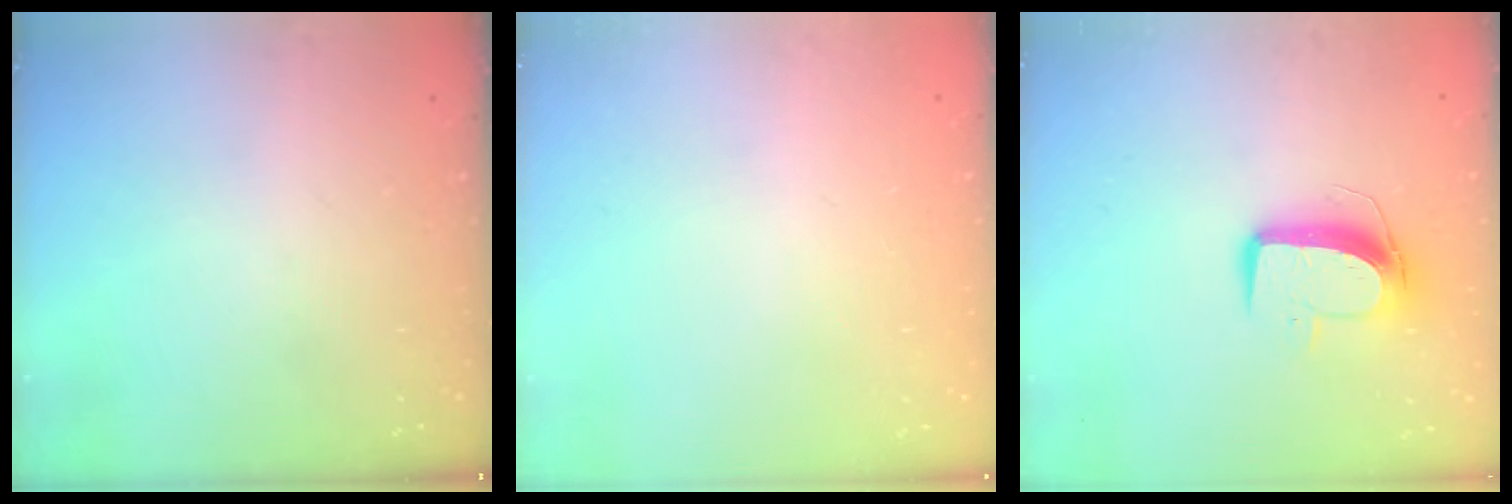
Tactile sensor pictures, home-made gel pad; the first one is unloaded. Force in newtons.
{"total": 0.0}
{"total": 10.3, "press": 10.3, "slide": 0.8}